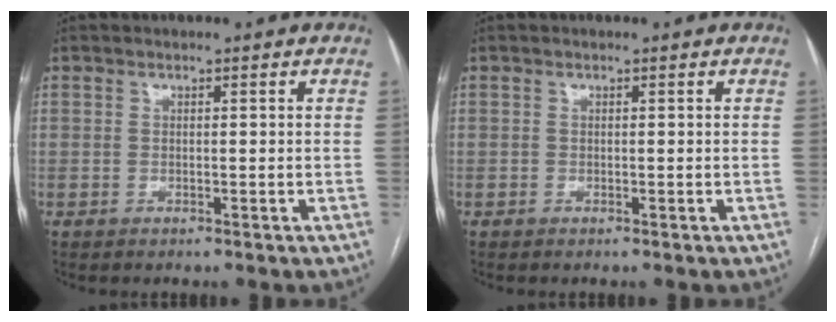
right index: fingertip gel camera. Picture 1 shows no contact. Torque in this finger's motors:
{"motor_torque": [0.04, -0.04, 0.00, 0.00]}